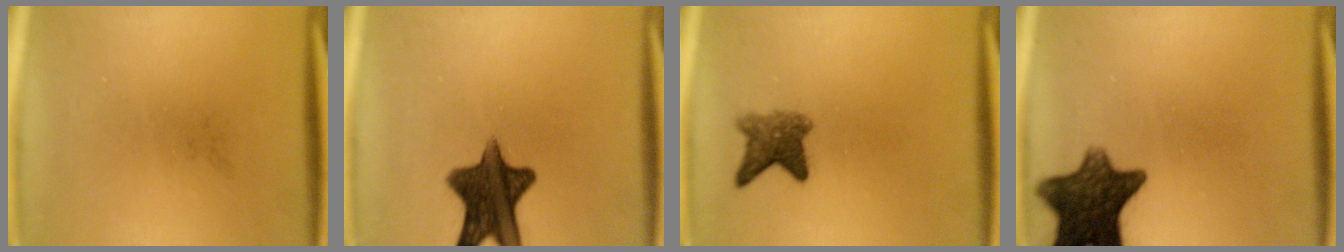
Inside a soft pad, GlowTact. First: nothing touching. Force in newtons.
{"total": 11.7}
{"total": 4.1}
{"total": 11.6}